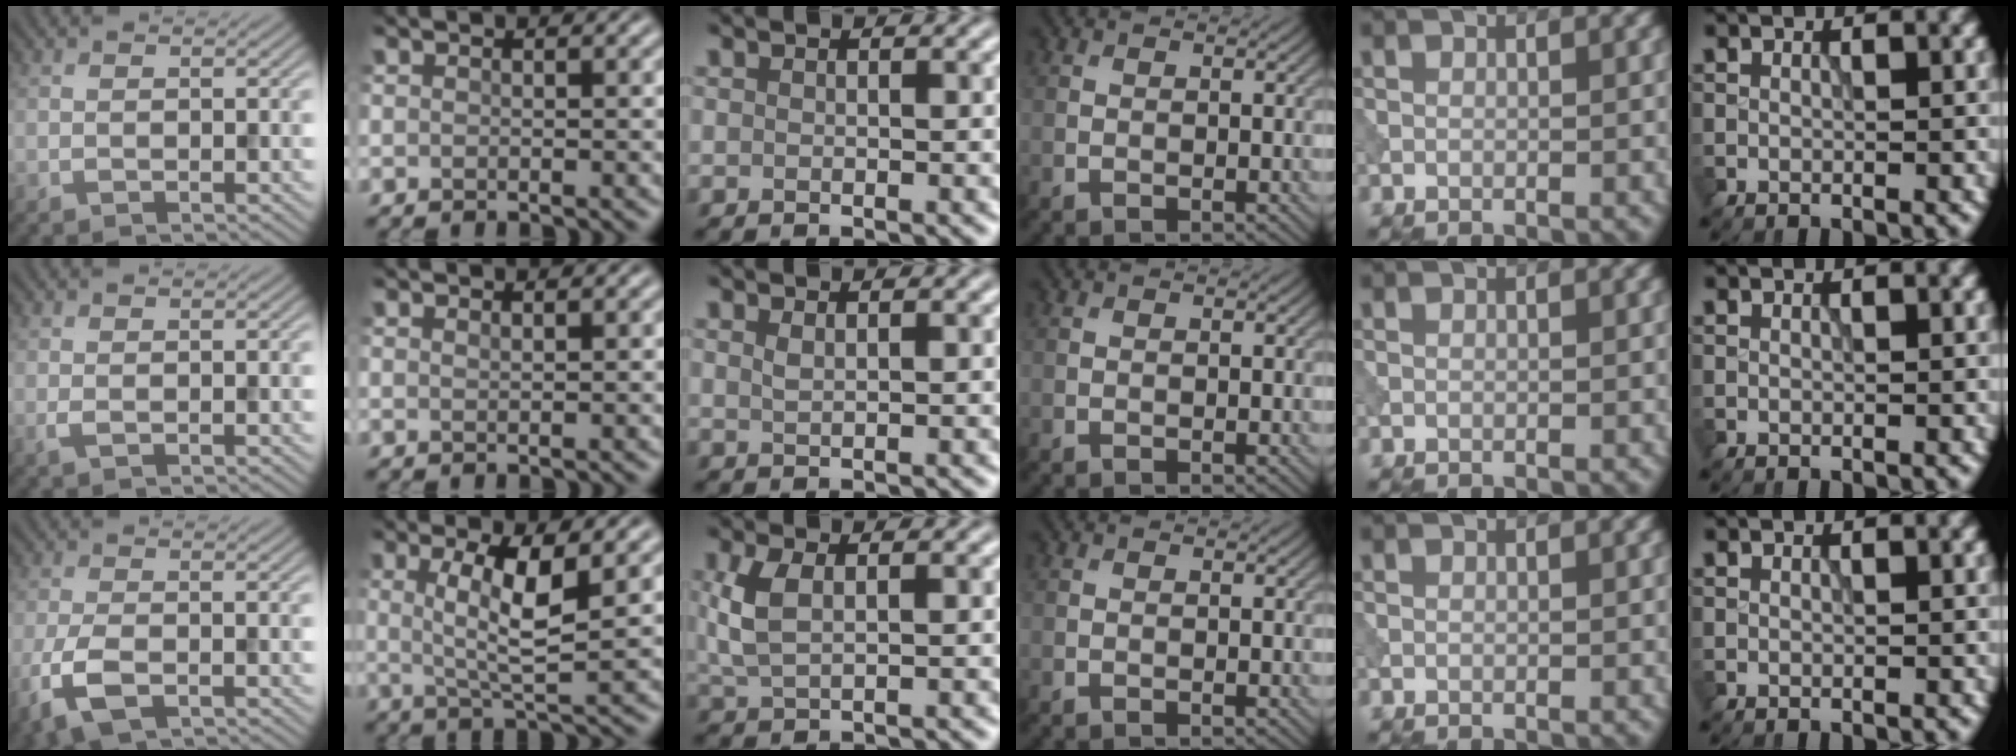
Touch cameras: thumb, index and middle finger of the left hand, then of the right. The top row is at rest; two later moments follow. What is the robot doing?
{"motion": "dispense", "object": "pipette"}